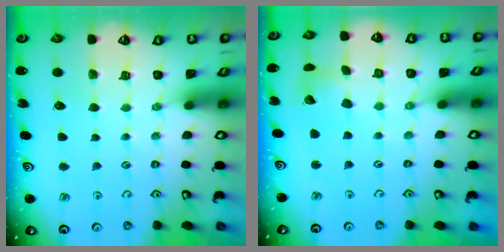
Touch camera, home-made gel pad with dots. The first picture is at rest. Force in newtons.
{"total": 5.6, "press": 5.5, "slide": 0.7}